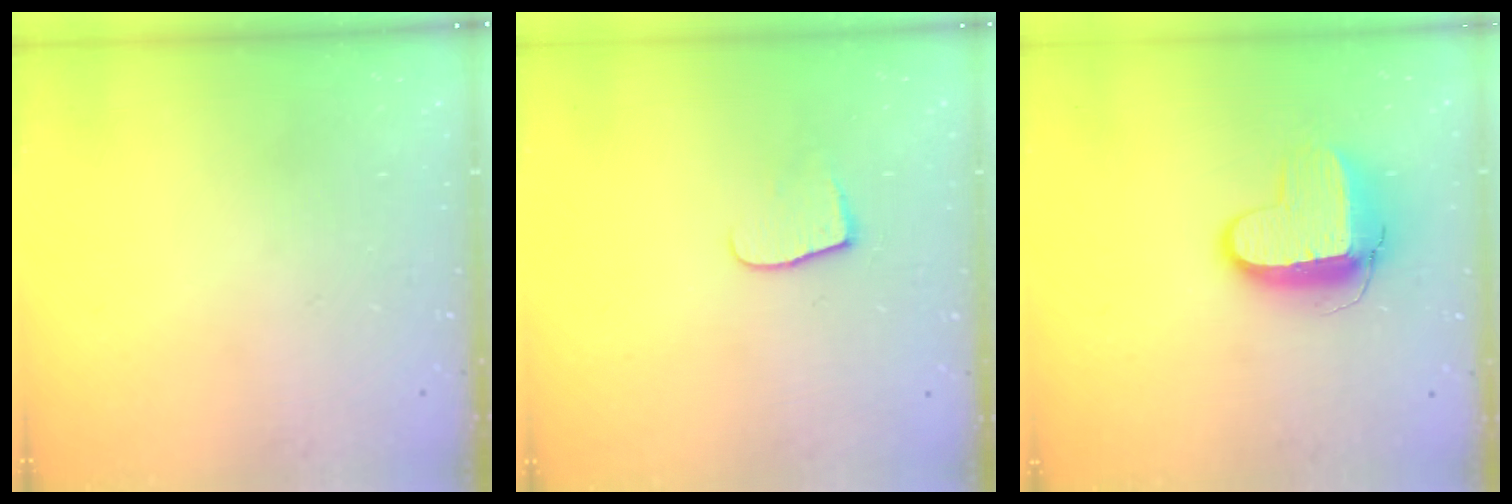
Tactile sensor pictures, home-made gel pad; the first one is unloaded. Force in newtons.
{"total": 5.4, "press": 5.4, "slide": 0.5}
{"total": 10.3, "press": 10.2, "slide": 1.0}